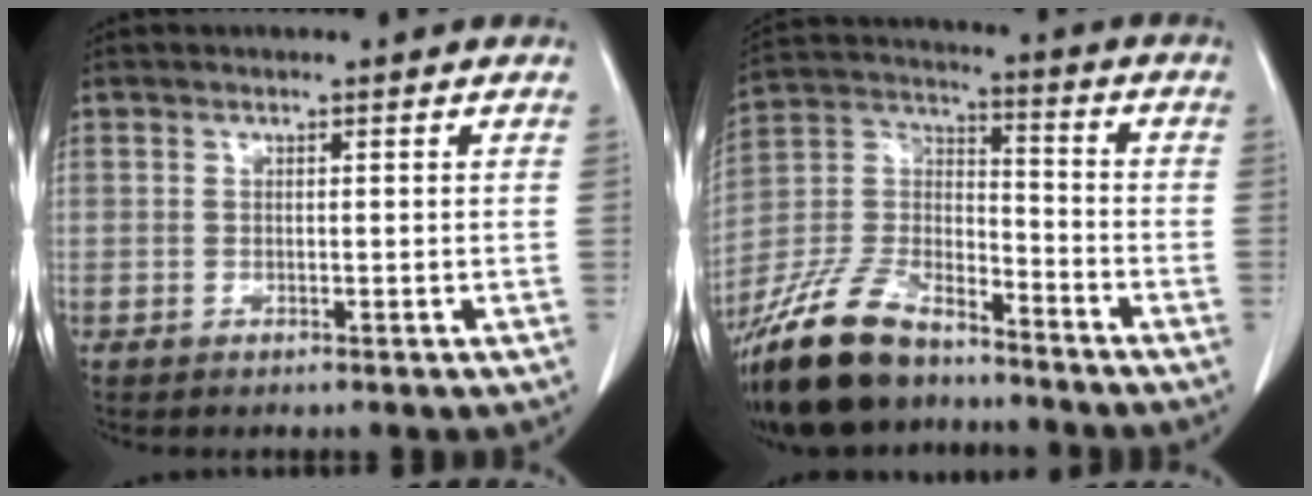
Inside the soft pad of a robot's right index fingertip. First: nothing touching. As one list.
[{"total": 17.8, "force": [-14.1, 6.6, 8.6], "torque": [-0.194, 0.004, -0.263]}]